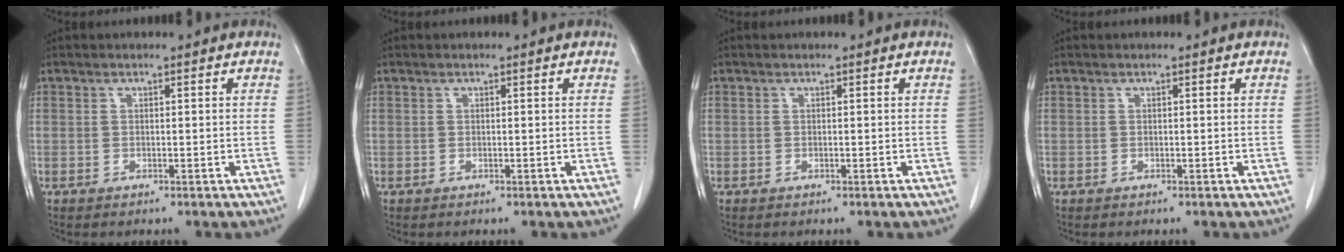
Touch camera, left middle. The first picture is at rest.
{"total": 0.0}
{"total": 0.0}
{"total": 0.0}